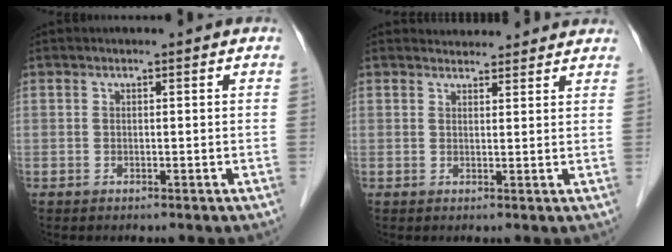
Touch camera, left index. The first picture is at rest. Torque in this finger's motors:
{"motor_torque": [0.85, -0.88, -0.08, -0.03]}